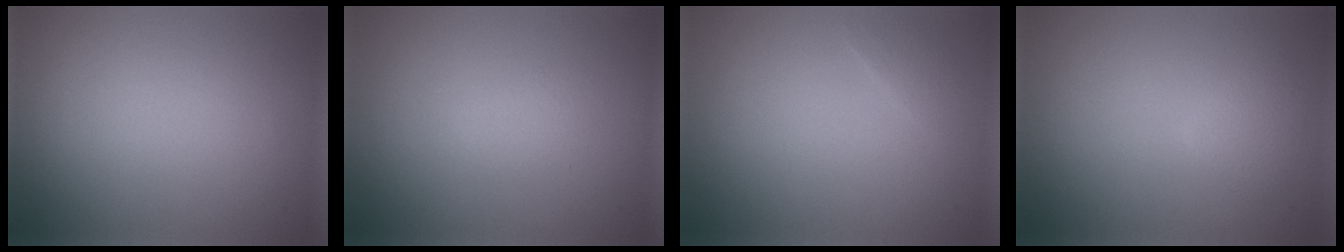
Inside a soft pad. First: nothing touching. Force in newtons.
{"total": 0.9, "press": 0.9, "slide": 0.1}
{"total": 0.9, "press": 0.9, "slide": 0.0}
{"total": 1.4, "press": 1.4, "slide": 0.0}